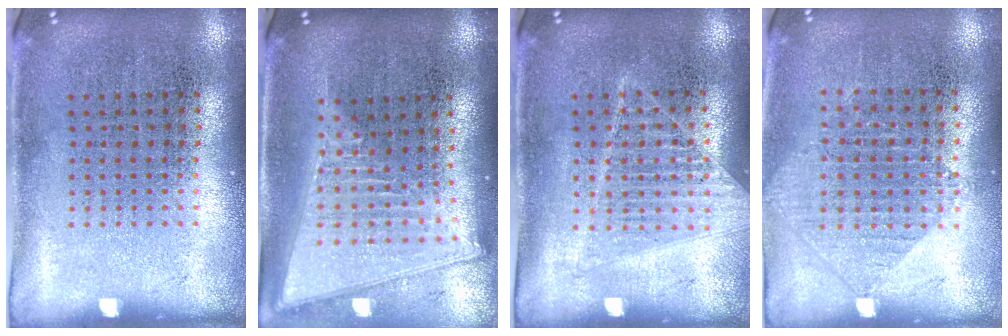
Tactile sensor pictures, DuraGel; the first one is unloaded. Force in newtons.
{"total": 2.2, "press": 1.9, "slide": 1.2}
{"total": 1.1, "press": 1.1, "slide": 0.2}
{"total": 0.9, "press": 0.9, "slide": 0.2}